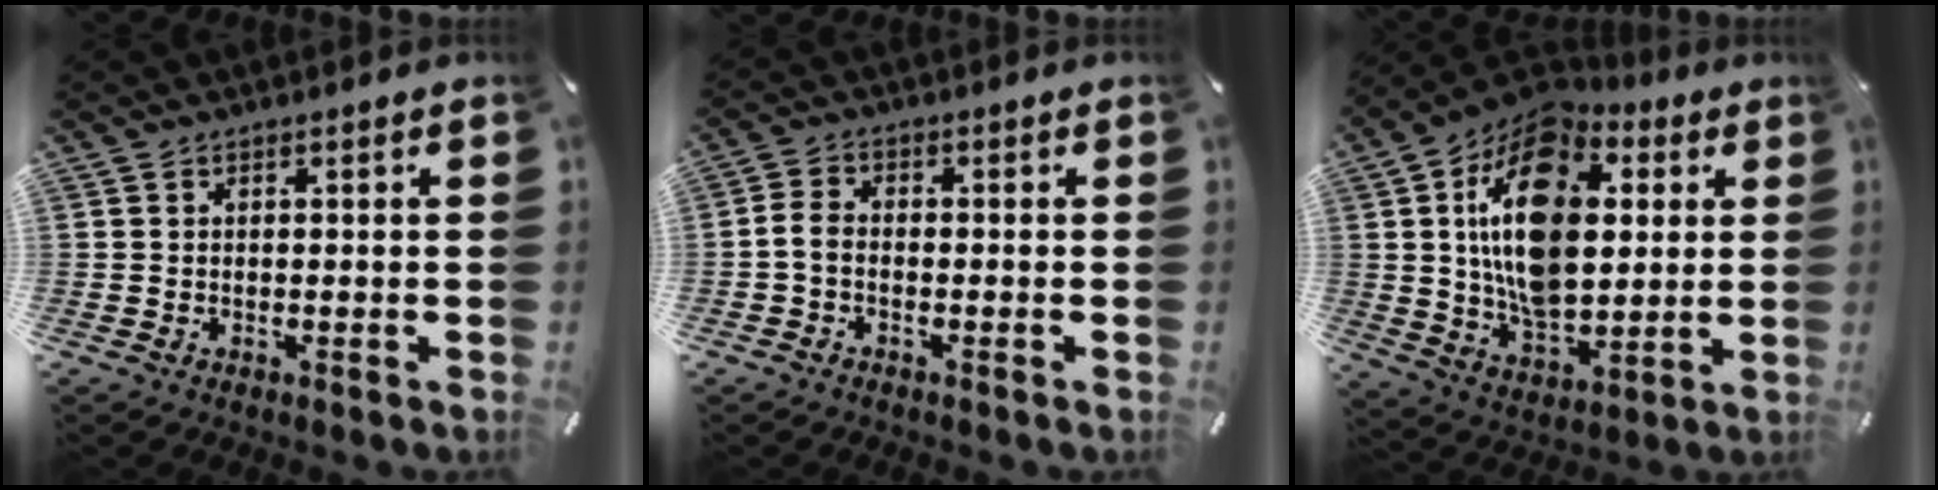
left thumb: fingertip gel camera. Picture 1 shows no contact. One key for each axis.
{"total": 2.9, "fx": -1.3, "fy": 1.7, "fz": 2.0, "tx": -0.048, "ty": 0.005, "tz": -0.028}
{"total": 20.6, "fx": 5.1, "fy": 13.6, "fz": 14.6, "tx": -0.291, "ty": -0.019, "tz": 0.082}